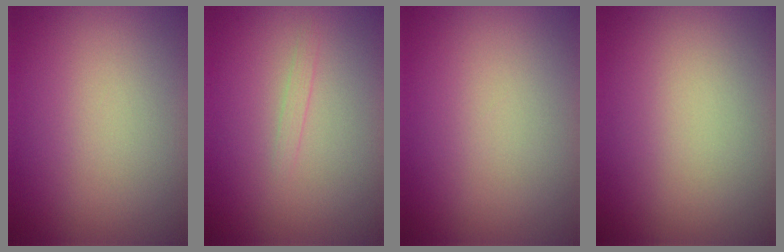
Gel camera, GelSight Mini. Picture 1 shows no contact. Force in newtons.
{"total": 0.7, "press": 0.7, "slide": 0.0}
{"total": 0.0}
{"total": 0.0}